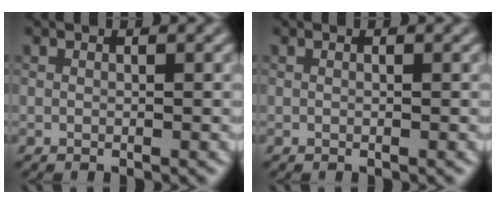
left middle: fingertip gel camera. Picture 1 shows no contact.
{"total": 0.0}